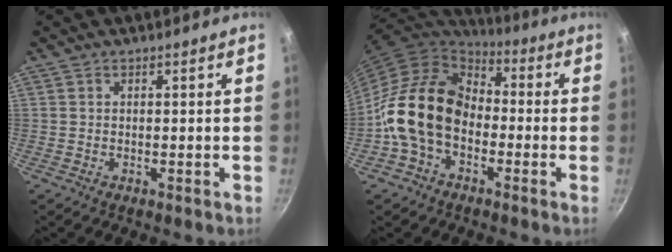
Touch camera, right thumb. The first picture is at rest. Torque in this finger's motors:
{"motor_torque": [1.55, 3.46, 1.47, -1.30, 0.26]}